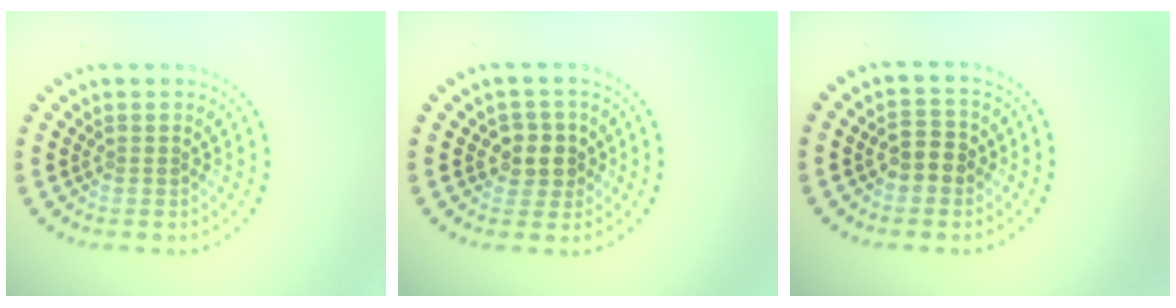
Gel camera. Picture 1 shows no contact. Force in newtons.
{"total": 2.5, "press": 2.4, "slide": 0.9}
{"total": 2.4, "press": 2.4, "slide": 0.3}